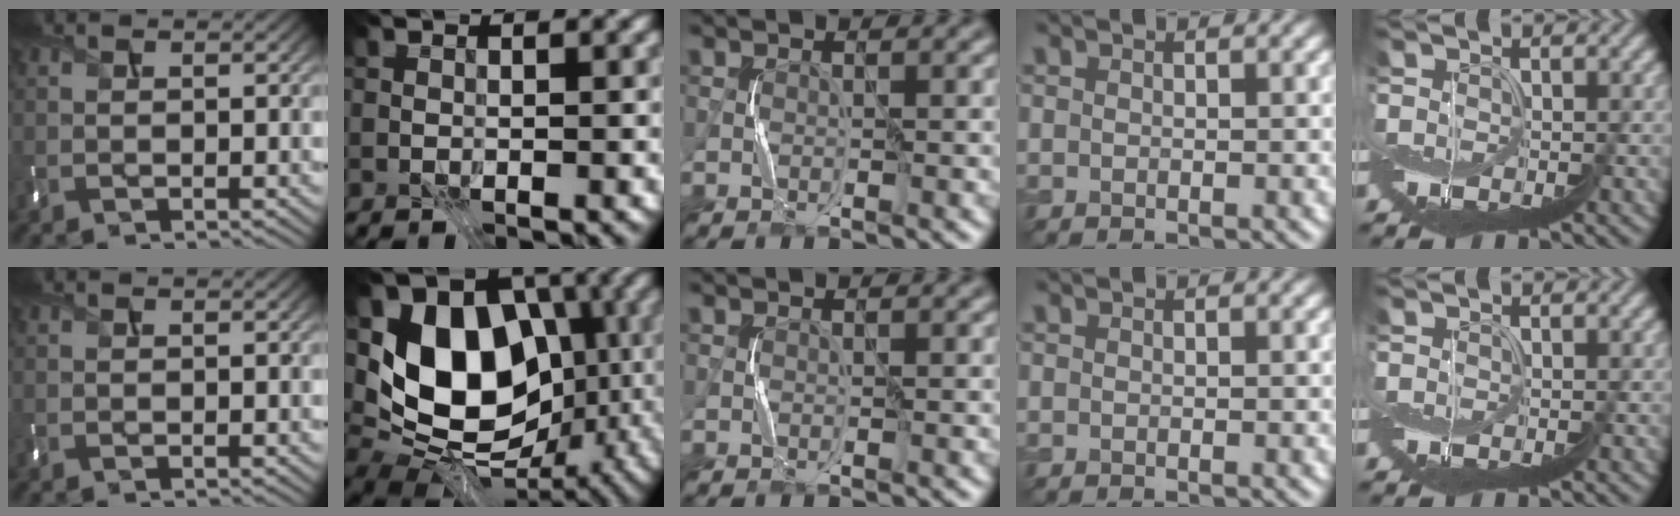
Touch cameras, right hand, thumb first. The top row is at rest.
{"index": {"total": 13.3, "force": [-0.6, 9.5, 9.2], "torque": [-0.137, -0.015, -0.023]}}